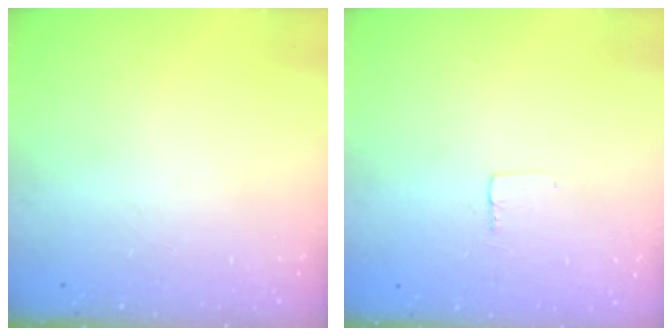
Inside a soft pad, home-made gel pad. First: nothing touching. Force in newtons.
{"total": 1.9, "press": 1.9, "slide": 0.1}